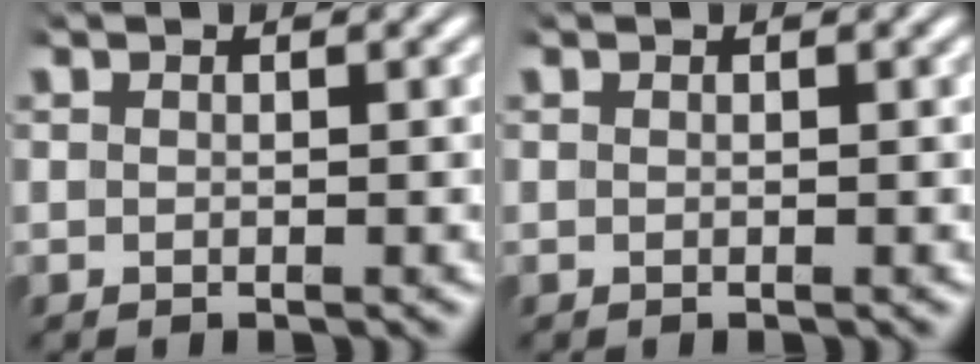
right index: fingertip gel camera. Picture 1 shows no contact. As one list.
[{"total": 0.0}]